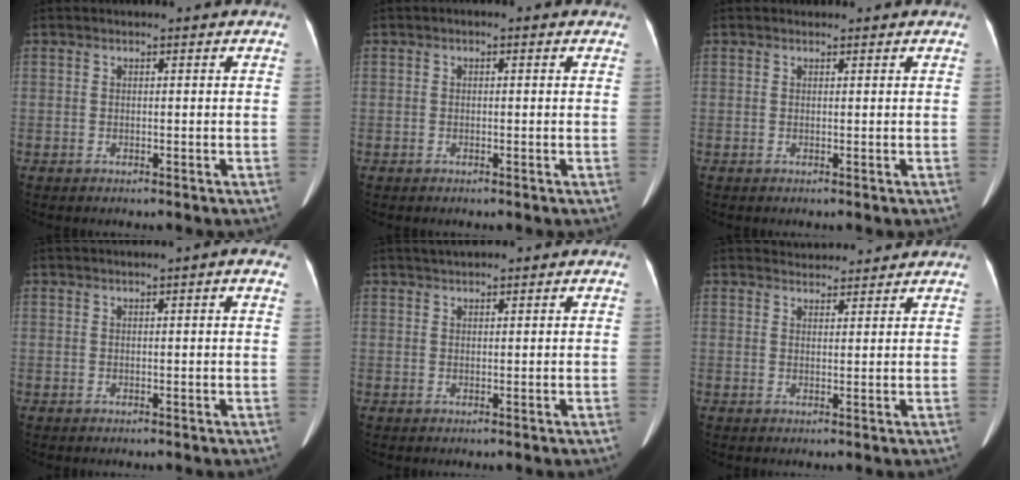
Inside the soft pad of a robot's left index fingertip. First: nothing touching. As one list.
[{"total": 0.6, "force": [-0.2, 0.4, 0.4], "torque": [-0.004, 0.003, -0.009]}, {"total": 0.5, "force": [0.5, 0.3, 0.0], "torque": [-0.006, 0.004, 0.008]}, {"total": 2.3, "force": [1.0, 0.2, 2.0], "torque": [-0.027, 0.010, 0.010]}, {"total": 2.4, "force": [1.6, 0.9, 1.5], "torque": [-0.029, 0.018, 0.029]}, {"total": 4.7, "force": [4.5, 1.3, 0.4], "torque": [-0.006, 0.021, 0.061]}]